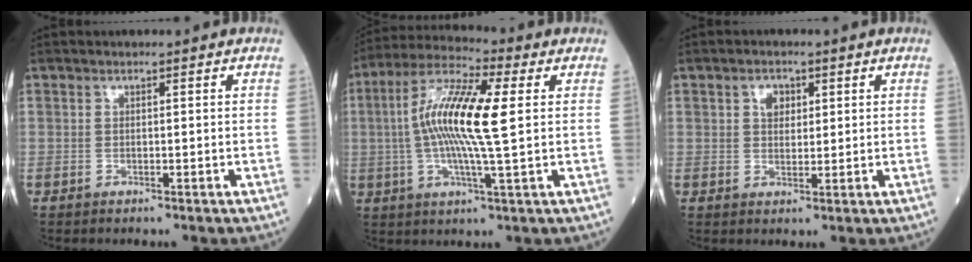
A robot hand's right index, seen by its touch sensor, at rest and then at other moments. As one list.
[{"total": 13.6, "force": [1.3, 1.3, 13.5], "torque": [-0.269, 0.011, 0.015]}, {"total": 2.8, "force": [1.2, 1.9, 1.7], "torque": [-0.027, 0.005, 0.020]}]